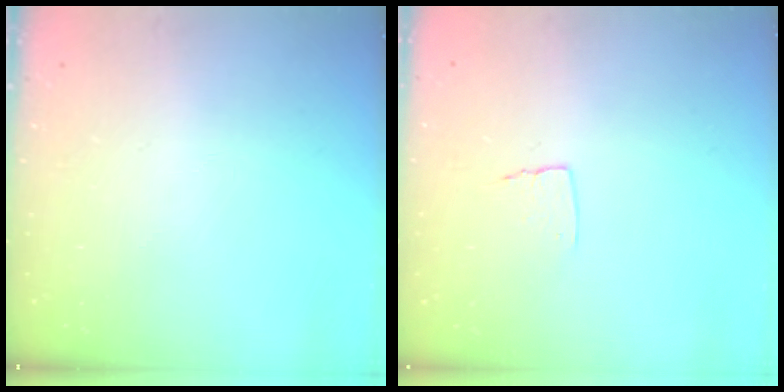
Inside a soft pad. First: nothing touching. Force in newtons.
{"total": 5.0, "press": 5.0, "slide": 0.3}